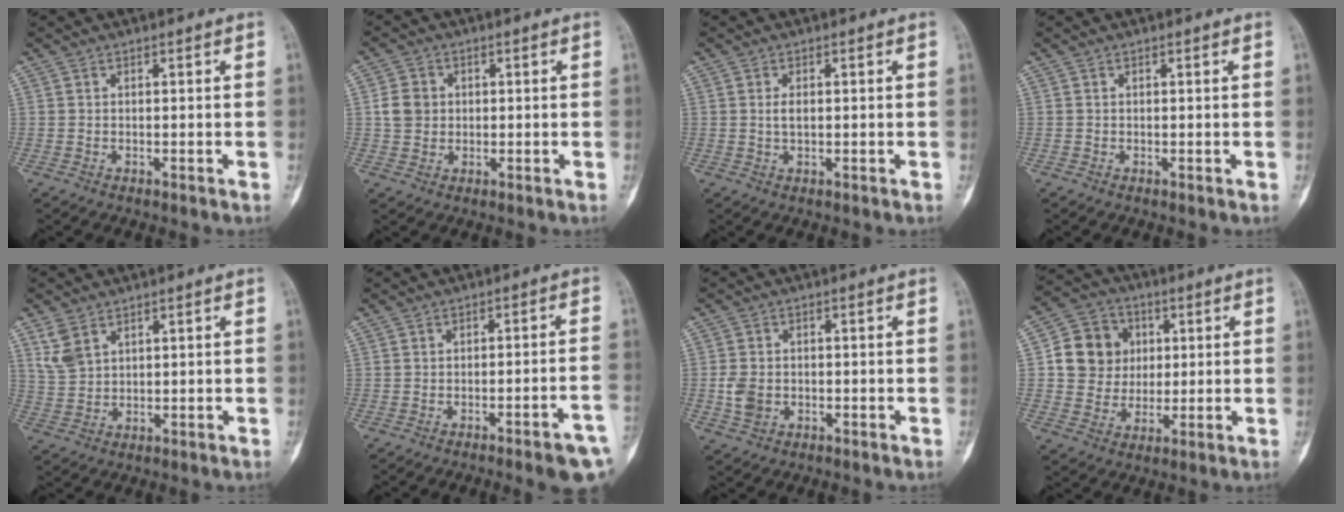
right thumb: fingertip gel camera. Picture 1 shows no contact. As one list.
[{"total": 4.7, "force": [0.5, 4.2, 1.9], "torque": [-0.020, 0.004, 0.005]}, {"total": 1.8, "force": [0.2, 0.9, 1.6], "torque": [-0.025, 0.001, 0.003]}, {"total": 0.0}, {"total": 4.3, "force": [2.4, 2.6, 2.4], "torque": [-0.045, -0.005, 0.060]}, {"total": 9.3, "force": [-5.7, 1.2, 7.3], "torque": [-0.087, 0.026, -0.070]}, {"total": 4.4, "force": [-1.0, 3.4, 2.6], "torque": [-0.044, 0.005, -0.017]}, {"total": 11.3, "force": [2.0, 10.4, 4.2], "torque": [-0.035, 0.004, 0.033]}]